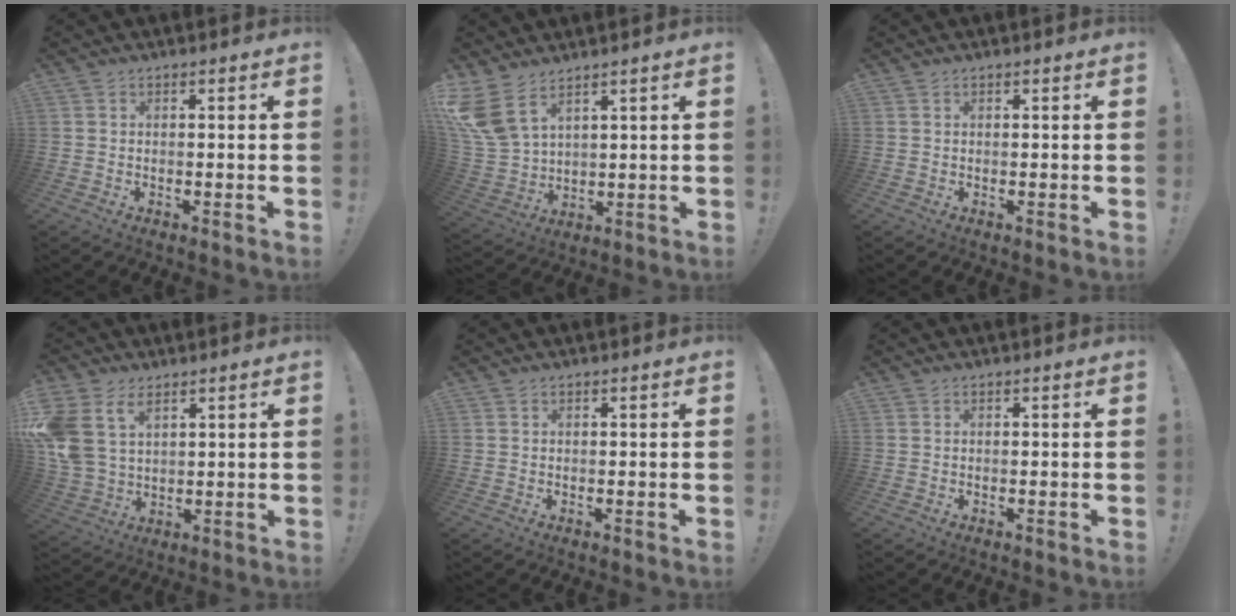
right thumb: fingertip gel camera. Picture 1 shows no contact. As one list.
[{"total": 11.4, "force": [7.3, 5.6, 6.8], "torque": [-0.150, -0.040, 0.139]}, {"total": 0.0}, {"total": 11.5, "force": [5.7, 7.5, 6.6], "torque": [-0.151, -0.025, 0.113]}, {"total": 0.0}, {"total": 0.0}]